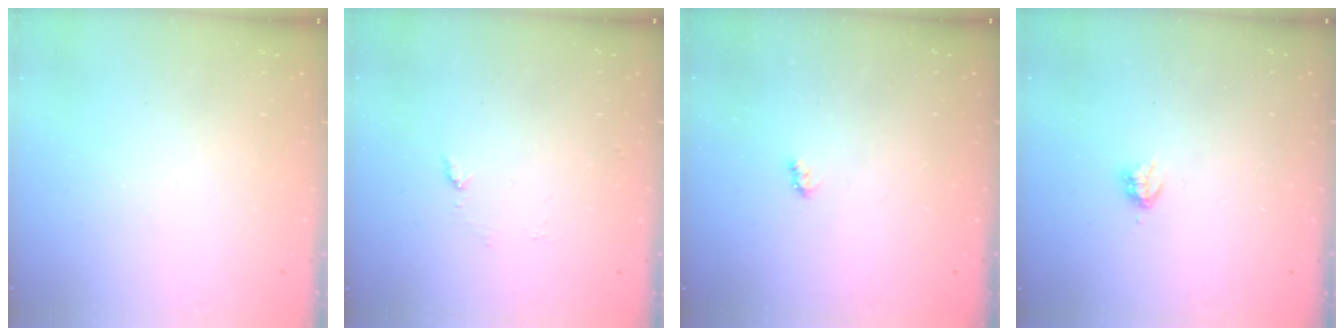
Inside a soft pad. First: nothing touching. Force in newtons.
{"total": 5.2, "press": 5.1, "slide": 0.6}
{"total": 2.6, "press": 2.6, "slide": 0.4}
{"total": 2.9, "press": 2.9, "slide": 0.5}